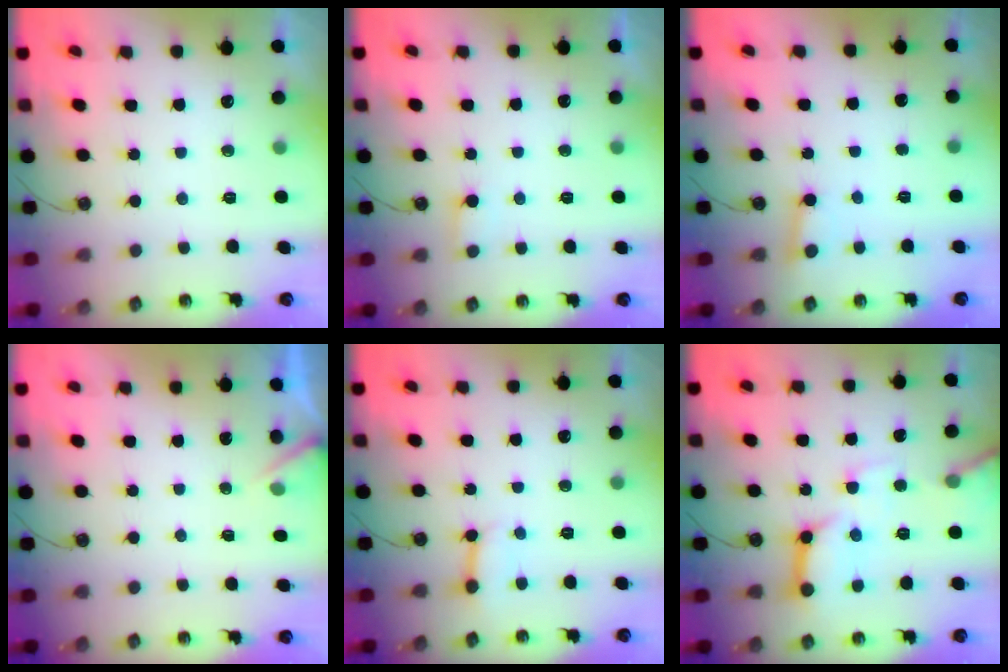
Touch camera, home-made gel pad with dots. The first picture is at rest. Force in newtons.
{"total": 3.3, "press": 3.3, "slide": 0.3}
{"total": 2.4, "press": 2.3, "slide": 0.6}
{"total": 3.1, "press": 3.1, "slide": 0.2}
{"total": 3.7, "press": 3.7, "slide": 0.4}
{"total": 14.8, "press": 14.7, "slide": 1.6}